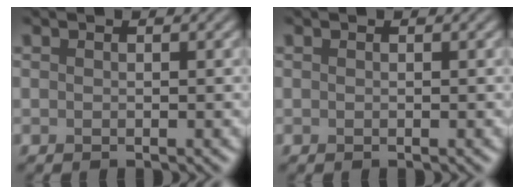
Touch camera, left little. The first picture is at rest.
{"total": 0.0}